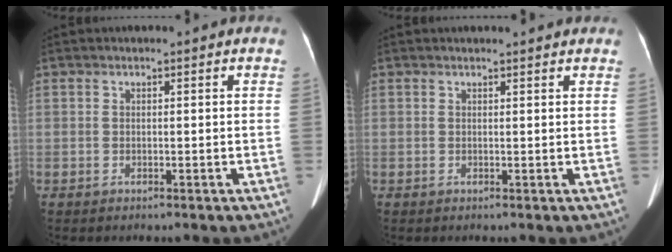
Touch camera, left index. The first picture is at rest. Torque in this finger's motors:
{"motor_torque": [-0.03, 0.12, -0.03, -0.01]}